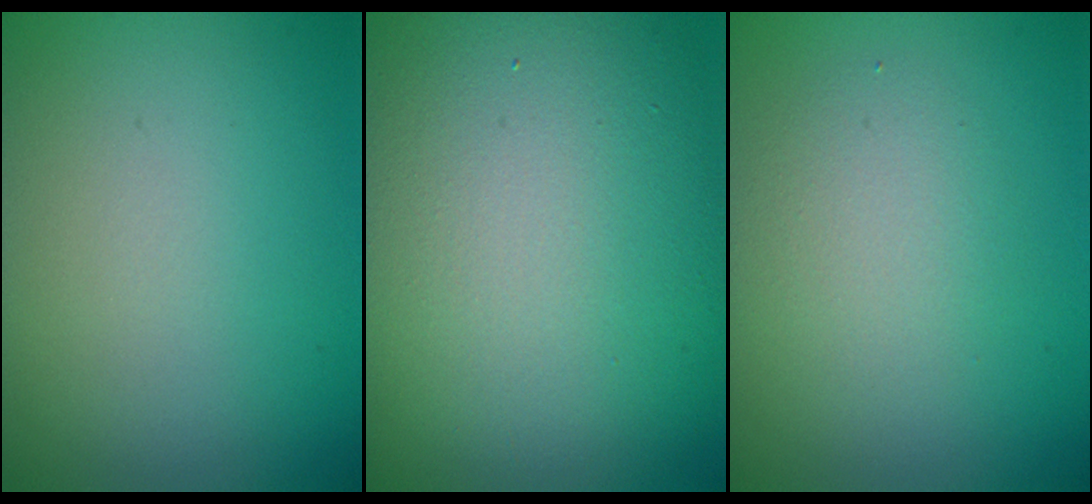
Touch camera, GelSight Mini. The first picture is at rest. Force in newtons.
{"total": 15.9, "press": 15.9, "slide": 0.8}
{"total": 2.6, "press": 2.6, "slide": 0.1}